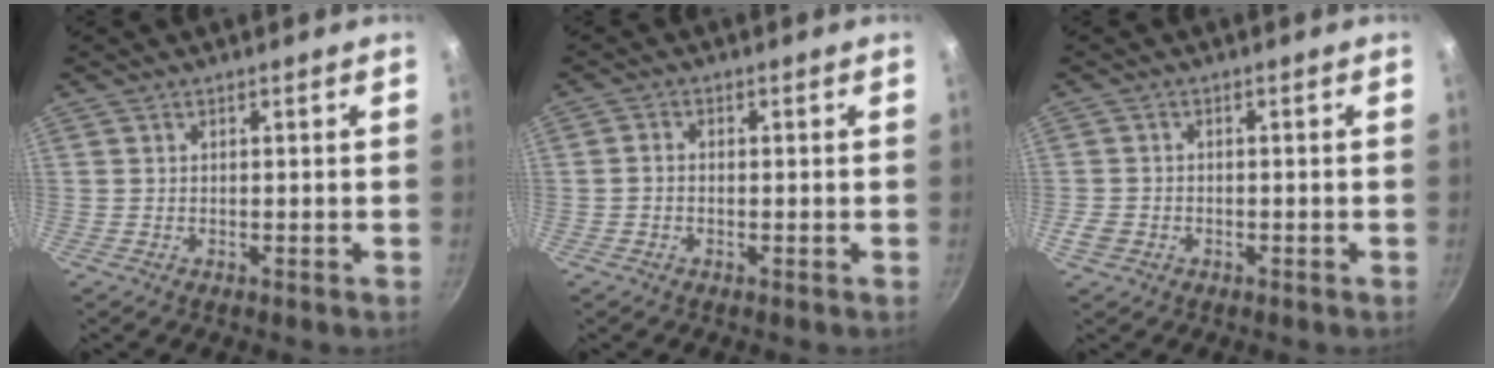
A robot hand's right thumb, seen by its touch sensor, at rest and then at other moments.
{"total": 1.6, "force": [-0.4, 1.2, 1.0], "torque": [-0.021, 0.010, -0.011]}
{"total": 3.0, "force": [-1.2, 2.4, 1.4], "torque": [-0.027, 0.009, -0.020]}